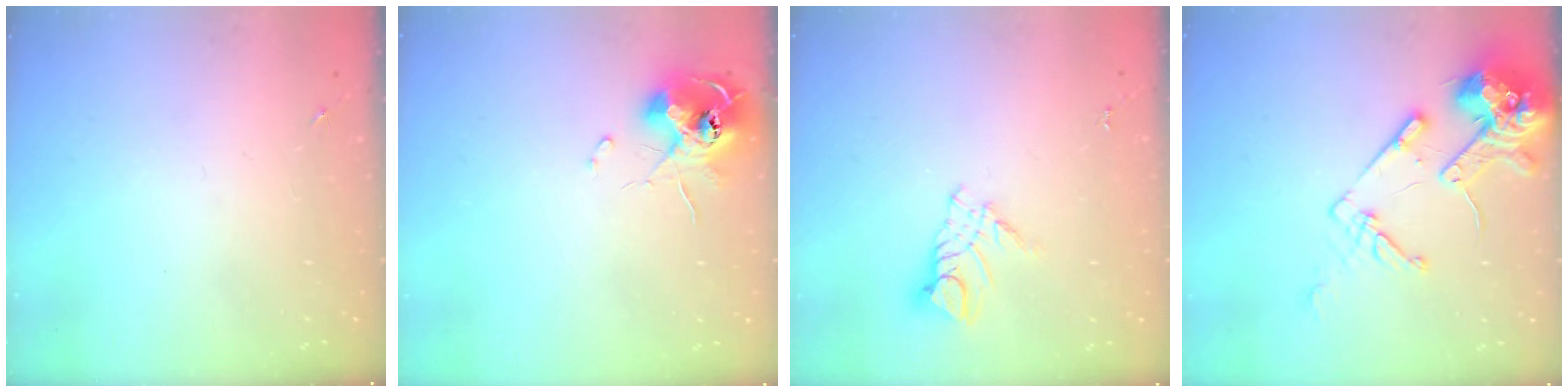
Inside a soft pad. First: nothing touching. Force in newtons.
{"total": 11.3, "press": 11.3, "slide": 0.6}
{"total": 8.9, "press": 8.9, "slide": 0.8}
{"total": 15.8, "press": 15.6, "slide": 2.0}